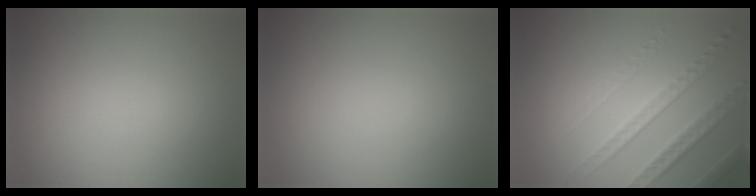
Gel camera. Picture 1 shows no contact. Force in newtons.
{"total": 0.0}
{"total": 4.7, "press": 3.1, "slide": 3.4}